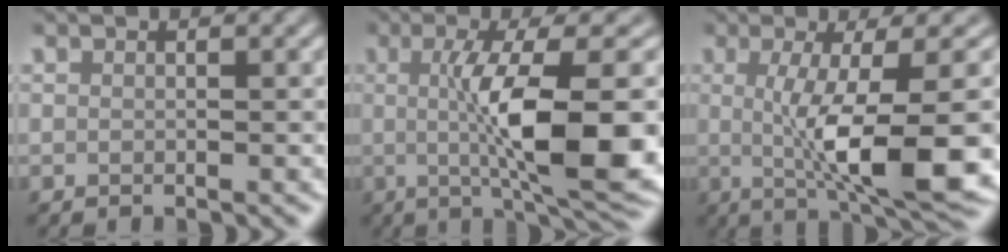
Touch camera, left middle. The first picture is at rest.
{"total": 10.9, "force": [-0.5, 2.5, 10.6], "torque": [-0.161, -0.007, -0.002]}
{"total": 10.9, "force": [-1.1, 2.5, 10.6], "torque": [-0.161, -0.013, -0.013]}